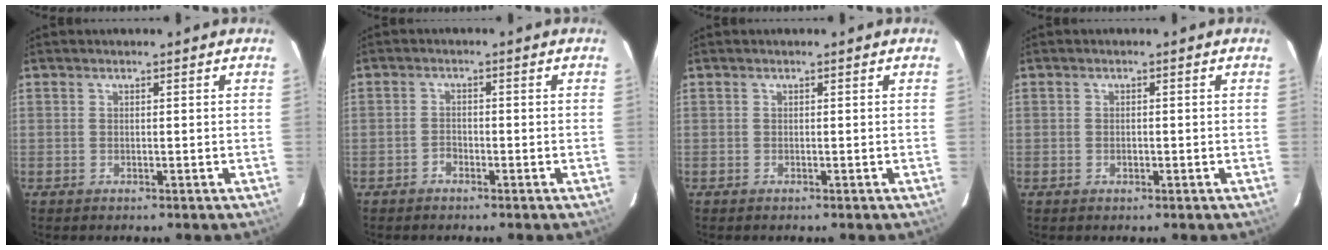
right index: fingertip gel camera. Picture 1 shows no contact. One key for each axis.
{"total": 1.5, "fx": -1.3, "fy": 0.7, "fz": 0.3, "tx": -0.006, "ty": 0.004, "tz": -0.023}
{"total": 0.0}
{"total": 1.0, "fx": -0.4, "fy": 0.7, "fz": 0.6, "tx": -0.011, "ty": 0.002, "tz": -0.005}